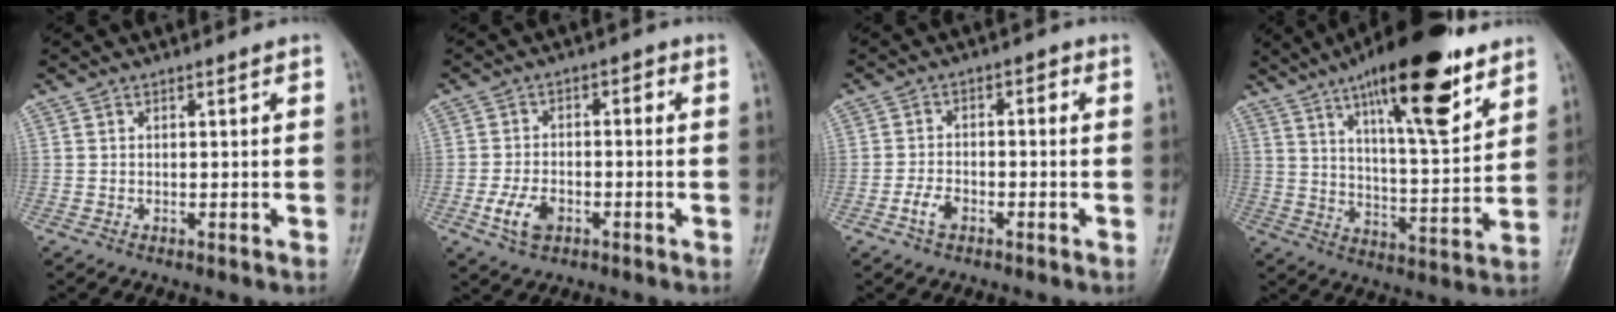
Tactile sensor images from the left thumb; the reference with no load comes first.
{"total": 6.7, "force": [-2.4, 4.3, 4.5], "torque": [-0.074, 0.020, -0.044]}
{"total": 4.5, "force": [-2.0, 2.8, 2.9], "torque": [-0.044, 0.025, -0.040]}
{"total": 21.2, "force": [12.7, 6.0, 16.0], "torque": [-0.224, -0.052, 0.203]}